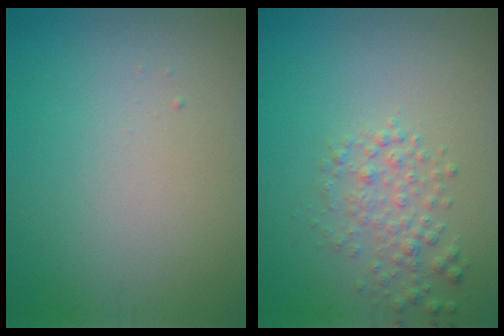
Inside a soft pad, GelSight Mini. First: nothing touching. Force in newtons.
{"total": 2.5, "press": 2.5, "slide": 0.1}